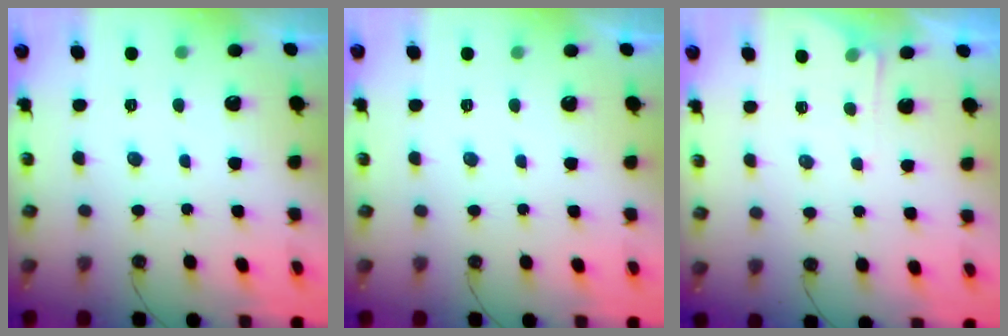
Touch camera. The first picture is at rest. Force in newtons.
{"total": 0.0}
{"total": 3.7, "press": 3.6, "slide": 0.5}